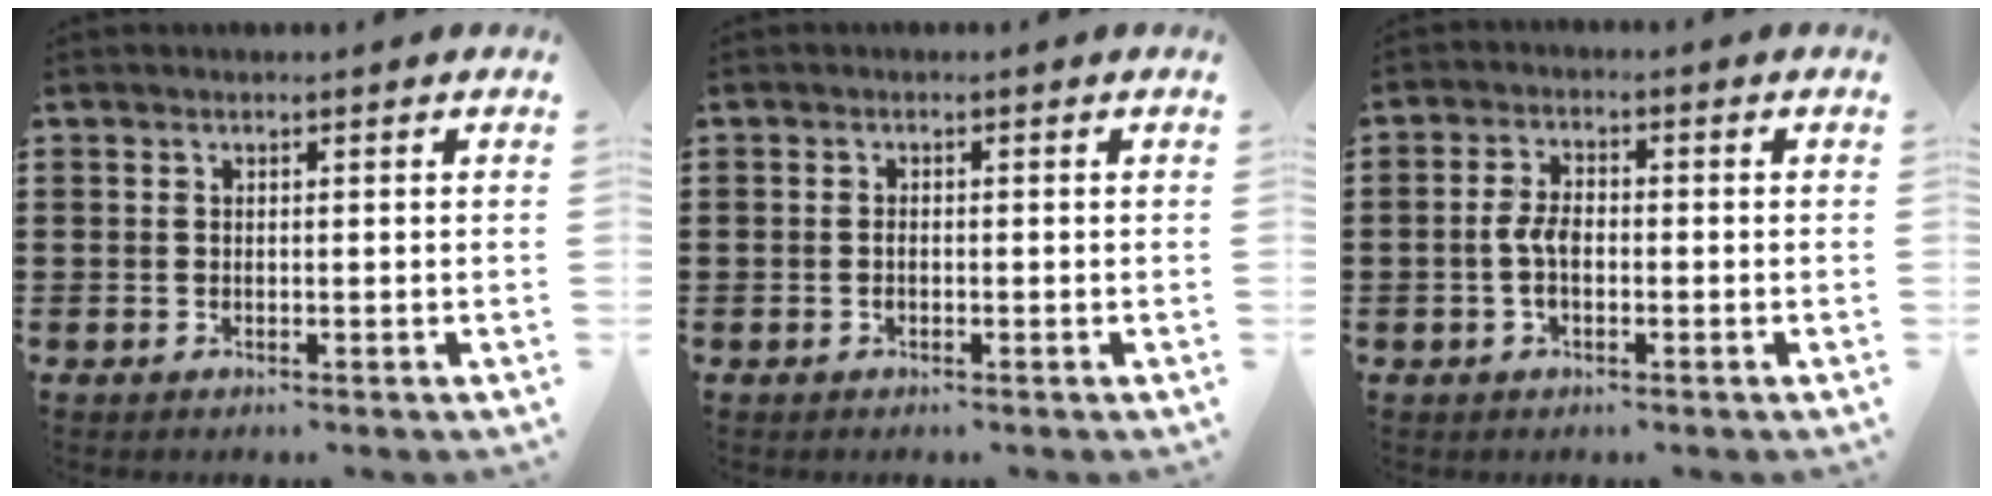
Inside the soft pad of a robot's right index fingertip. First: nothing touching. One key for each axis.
{"total": 0.9, "fx": -0.3, "fy": 0.3, "fz": 0.8, "tx": -0.018, "ty": -0.004, "tz": -0.004}
{"total": 3.9, "fx": -0.8, "fy": 1.8, "fz": 3.4, "tx": -0.085, "ty": -0.005, "tz": -0.020}